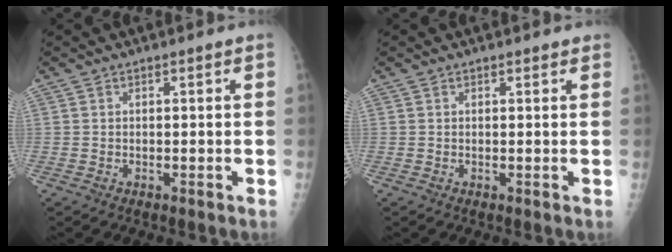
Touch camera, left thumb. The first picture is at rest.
{"total": 0.7, "force": [0.6, 0.4, 0.2], "torque": [-0.002, -0.004, 0.006]}